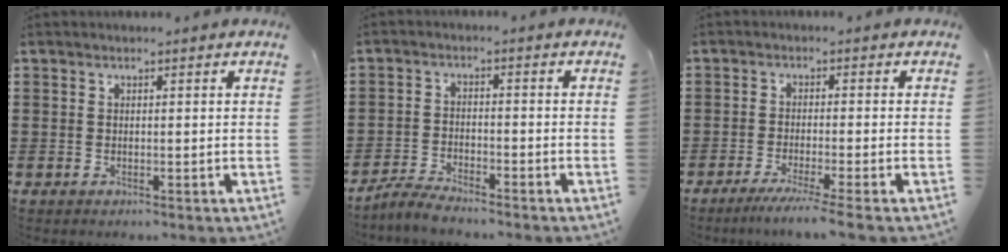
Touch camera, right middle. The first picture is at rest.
{"total": 3.4, "force": [-3.4, 0.3, 0.7], "torque": [-0.022, 0.006, -0.072]}
{"total": 3.5, "force": [-2.9, -0.5, 2.0], "torque": [-0.038, -0.011, -0.055]}